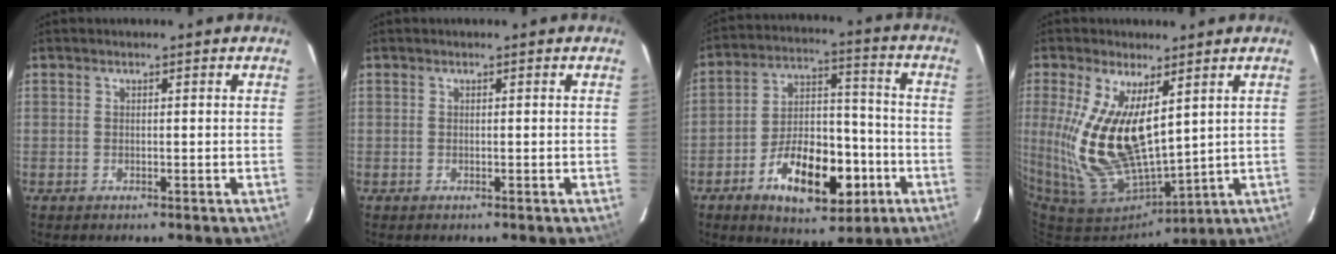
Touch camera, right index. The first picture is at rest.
{"total": 0.0}
{"total": 16.5, "force": [-7.5, 8.4, 12.1], "torque": [-0.221, 0.021, -0.107]}
{"total": 16.3, "force": [4.7, 8.0, 13.3], "torque": [-0.267, -0.016, 0.112]}